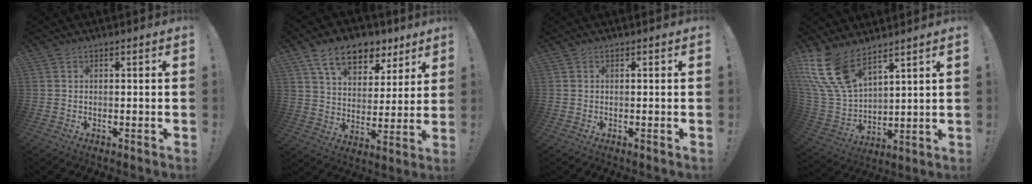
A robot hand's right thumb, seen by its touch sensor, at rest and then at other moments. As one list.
[{"total": 14.6, "force": [9.4, 8.4, 7.4], "torque": [-0.129, -0.048, 0.172]}, {"total": 0.0}, {"total": 16.5, "force": [11.4, 7.8, 9.0], "torque": [-0.204, -0.071, 0.217]}]